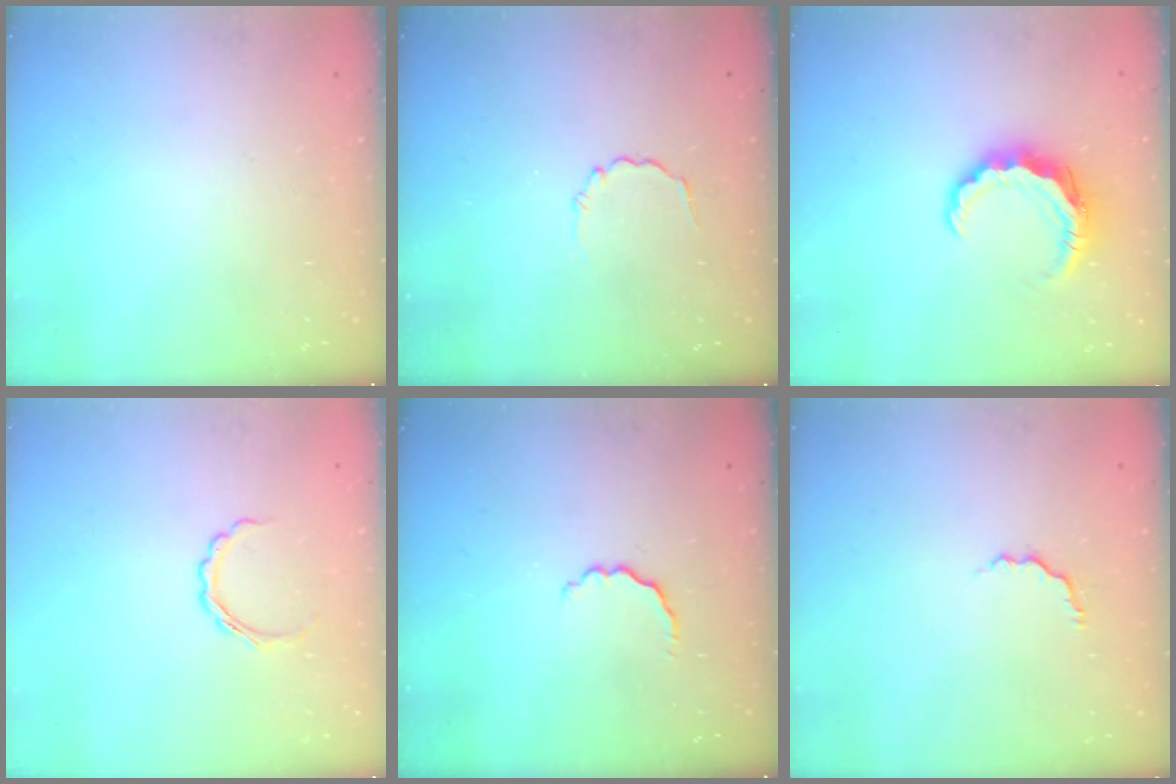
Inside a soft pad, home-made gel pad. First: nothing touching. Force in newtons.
{"total": 2.1, "press": 1.9, "slide": 0.9}
{"total": 8.0, "press": 8.0, "slide": 0.9}
{"total": 5.4, "press": 5.2, "slide": 1.4}
{"total": 2.7, "press": 2.6, "slide": 0.8}
{"total": 3.2, "press": 3.1, "slide": 0.5}